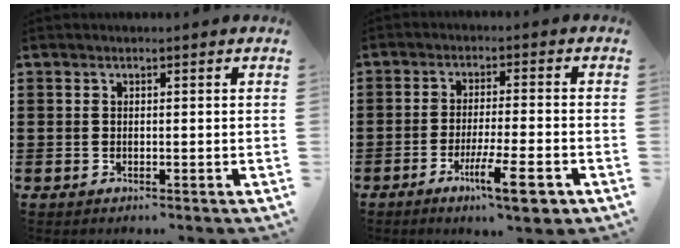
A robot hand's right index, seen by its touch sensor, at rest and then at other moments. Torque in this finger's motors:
{"motor_torque": [1.25, -0.32, 0.58, 0.14]}